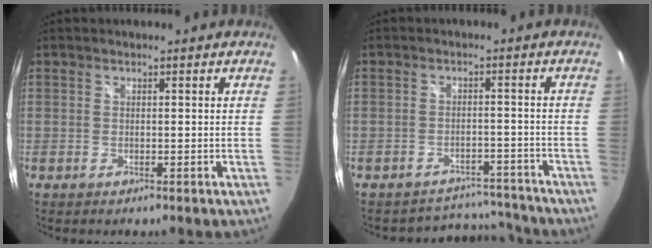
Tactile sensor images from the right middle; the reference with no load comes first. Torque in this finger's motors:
{"motor_torque": [-0.47, -0.41, -0.11, -0.03]}